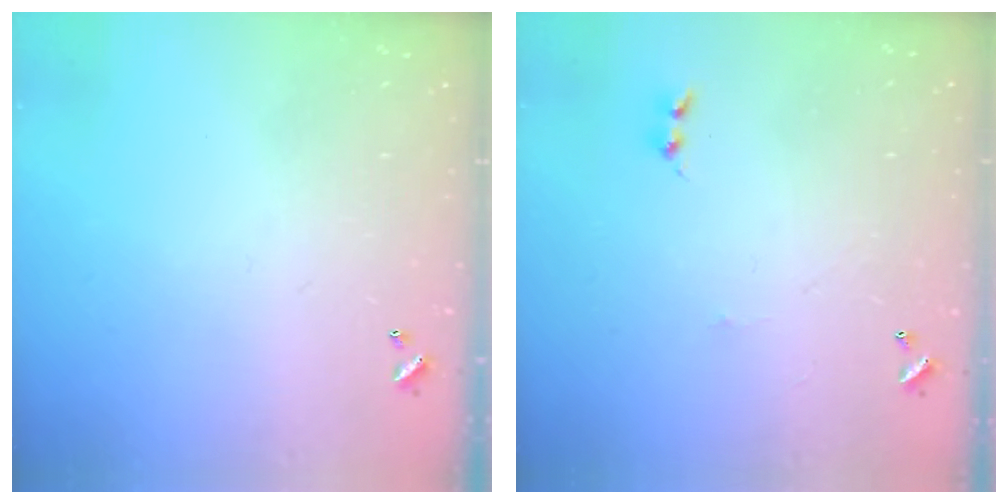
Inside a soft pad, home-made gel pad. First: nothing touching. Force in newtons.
{"total": 0.0}